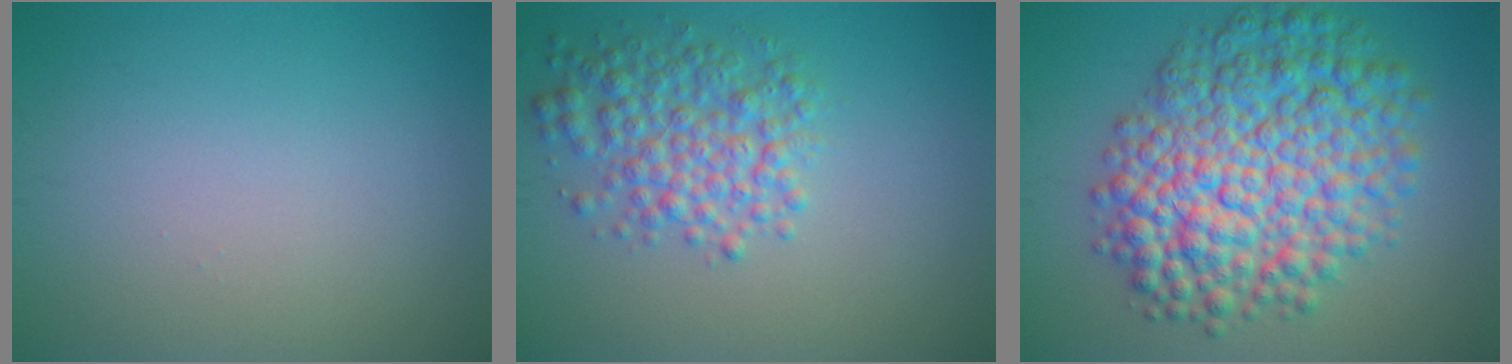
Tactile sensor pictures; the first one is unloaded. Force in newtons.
{"total": 4.5, "press": 4.5, "slide": 0.1}
{"total": 10.9, "press": 10.9, "slide": 0.2}